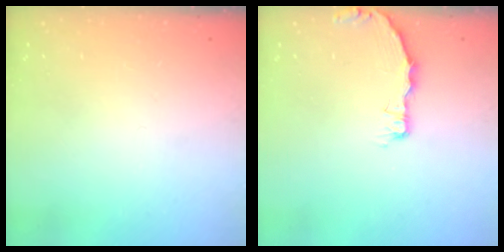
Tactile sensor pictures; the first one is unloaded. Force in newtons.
{"total": 3.3, "press": 3.3, "slide": 0.2}